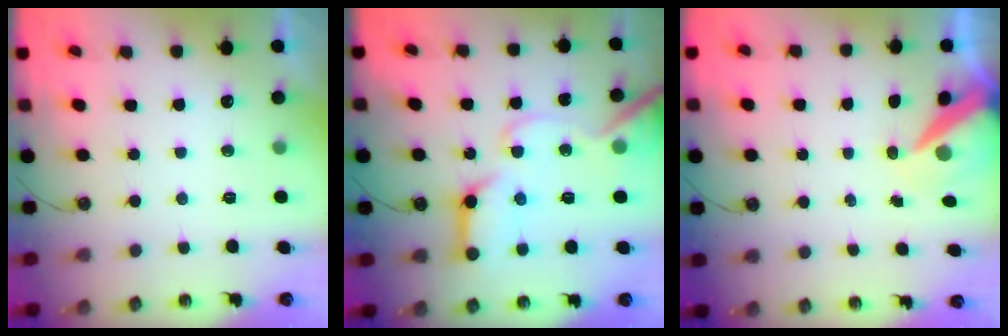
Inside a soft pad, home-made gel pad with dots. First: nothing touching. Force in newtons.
{"total": 18.4, "press": 18.2, "slide": 2.0}
{"total": 9.3, "press": 9.2, "slide": 1.1}